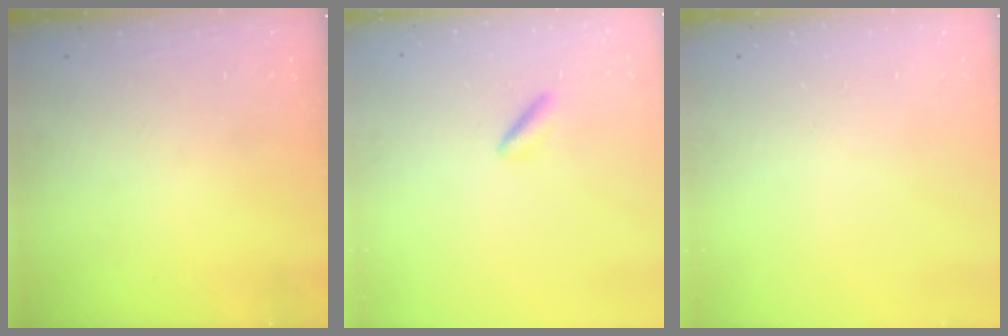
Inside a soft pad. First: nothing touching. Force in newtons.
{"total": 3.7, "press": 3.6, "slide": 0.7}
{"total": 0.0}